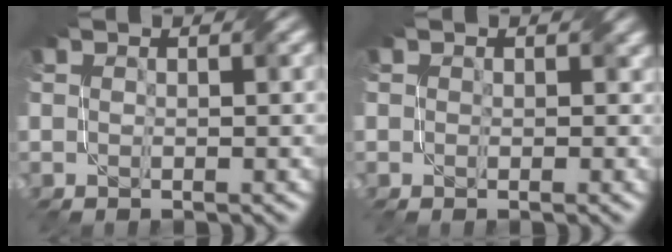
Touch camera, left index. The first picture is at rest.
{"total": 1.5, "force": [0.6, 1.2, 0.7], "torque": [-0.008, -0.001, 0.002]}